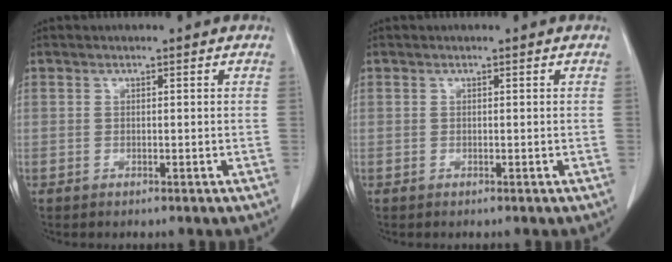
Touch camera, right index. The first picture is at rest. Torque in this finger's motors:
{"motor_torque": [0.00, 0.00, 0.00, 0.00]}